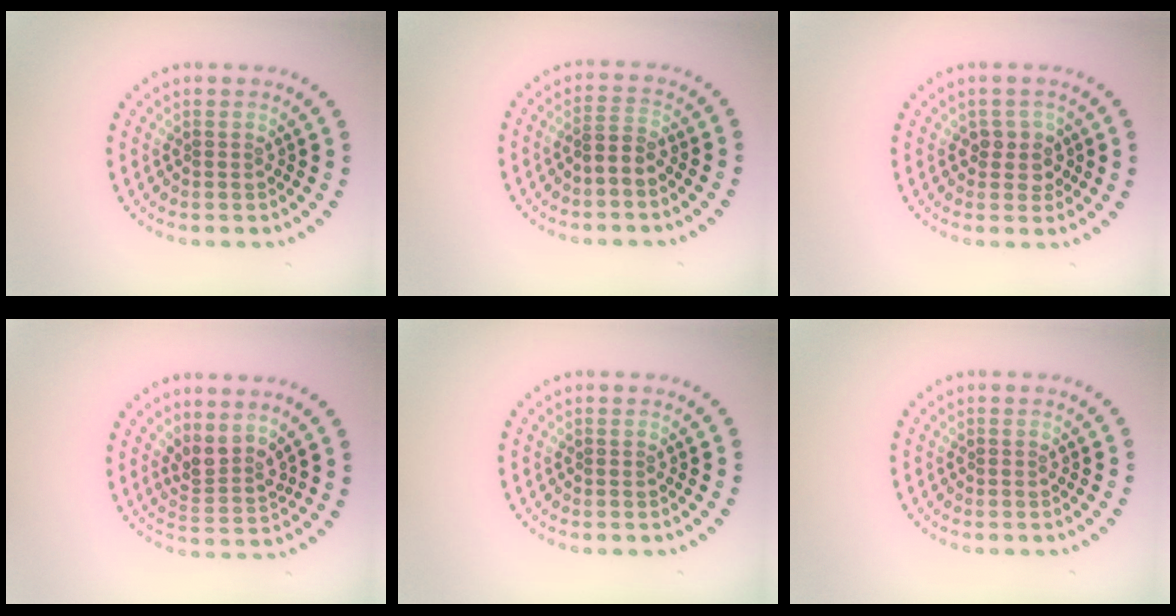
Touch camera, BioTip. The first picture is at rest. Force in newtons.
{"total": 1.9, "press": 1.6, "slide": 0.9}
{"total": 2.0, "press": 1.7, "slide": 1.0}
{"total": 2.6, "press": 1.7, "slide": 2.0}
{"total": 0.0}
{"total": 0.0}